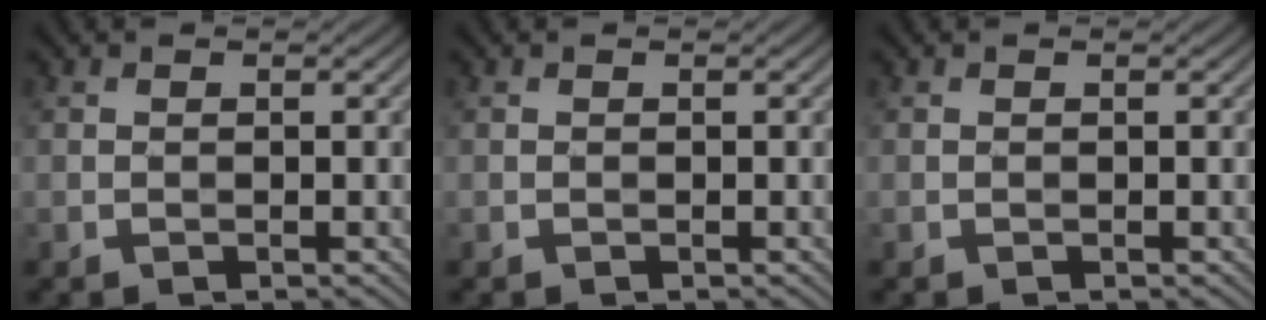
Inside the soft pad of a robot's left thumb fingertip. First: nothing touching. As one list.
[{"total": 0.0}, {"total": 0.0}]